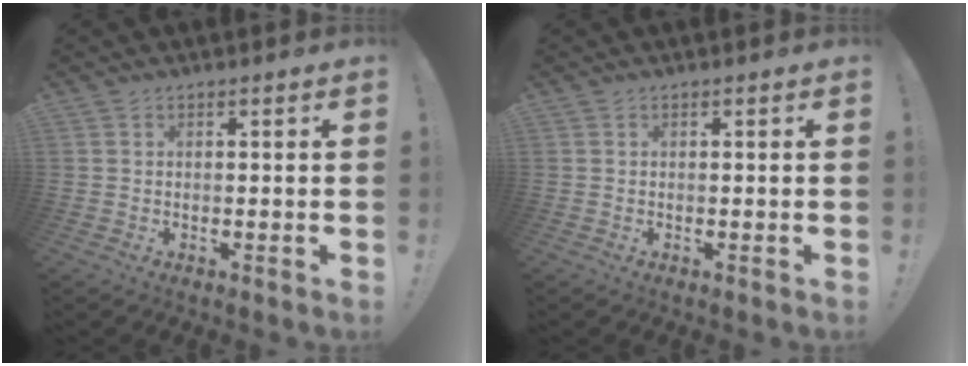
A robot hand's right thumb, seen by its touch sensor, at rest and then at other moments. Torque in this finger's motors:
{"motor_torque": [0.00, 0.00, 0.01, 0.01, 0.00]}